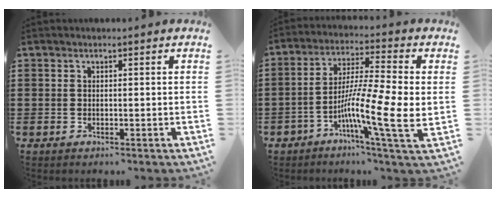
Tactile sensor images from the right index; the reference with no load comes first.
{"total": 12.4, "force": [-2.6, 1.5, 12.0], "torque": [-0.229, -0.017, -0.050]}